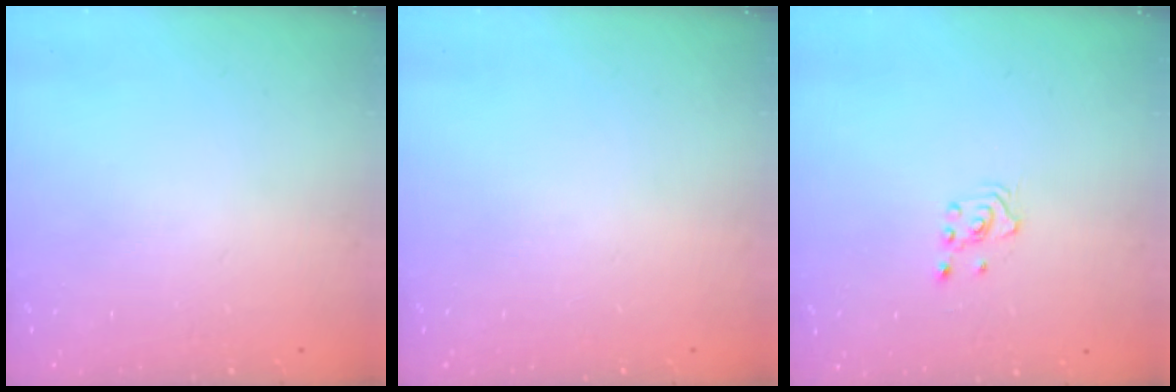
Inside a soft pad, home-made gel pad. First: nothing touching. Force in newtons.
{"total": 0.0}
{"total": 2.0, "press": 2.0, "slide": 0.2}